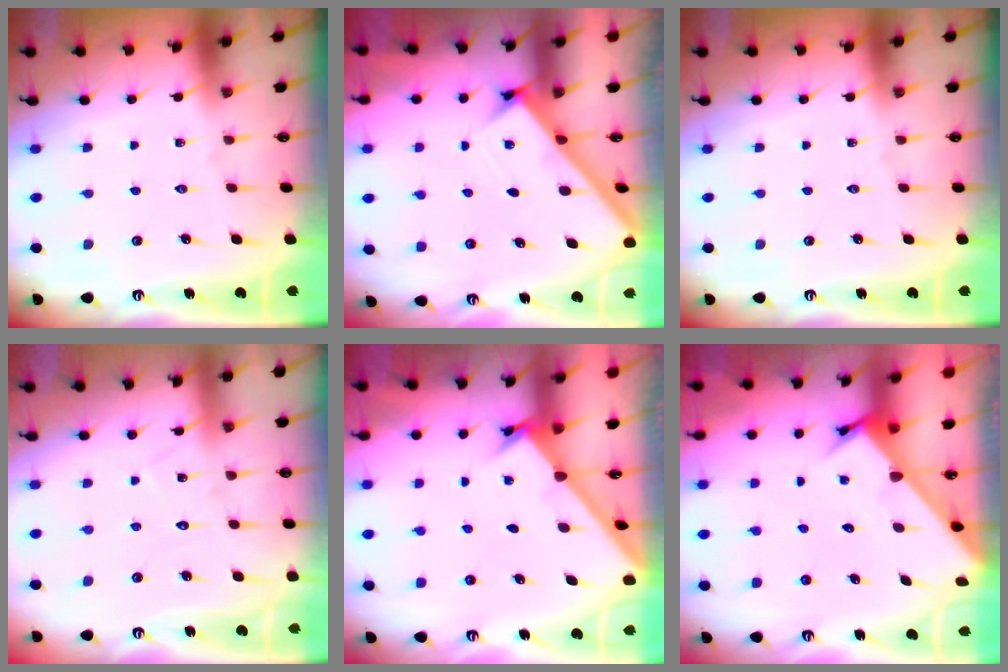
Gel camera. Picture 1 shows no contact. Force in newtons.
{"total": 2.8, "press": 2.8, "slide": 0.4}
{"total": 0.0}
{"total": 7.0, "press": 7.0, "slide": 0.7}
{"total": 1.8, "press": 1.8, "slide": 0.2}
{"total": 3.3, "press": 3.3, "slide": 0.2}